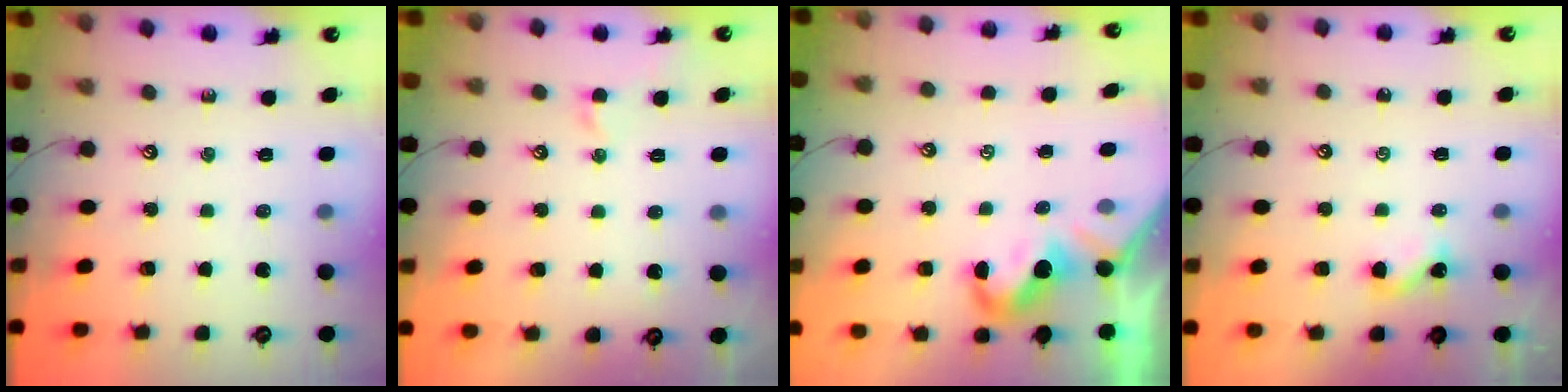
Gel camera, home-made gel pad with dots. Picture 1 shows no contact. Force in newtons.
{"total": 0.0}
{"total": 1.5, "press": 1.2, "slide": 0.9}
{"total": 2.0, "press": 2.0, "slide": 0.4}